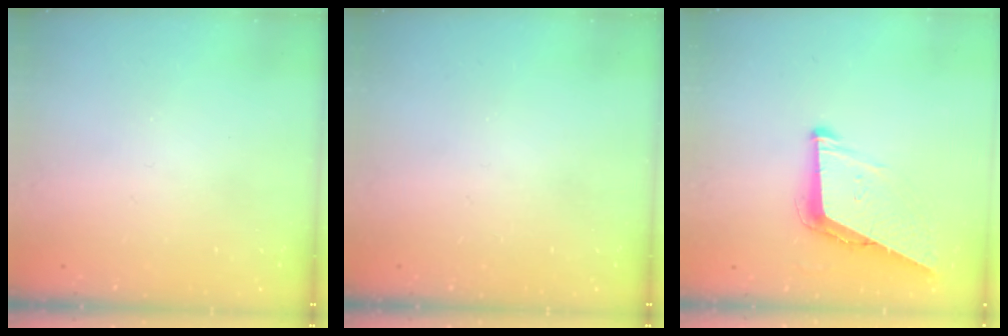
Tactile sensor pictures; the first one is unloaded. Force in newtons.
{"total": 0.0}
{"total": 9.0, "press": 8.6, "slide": 2.6}